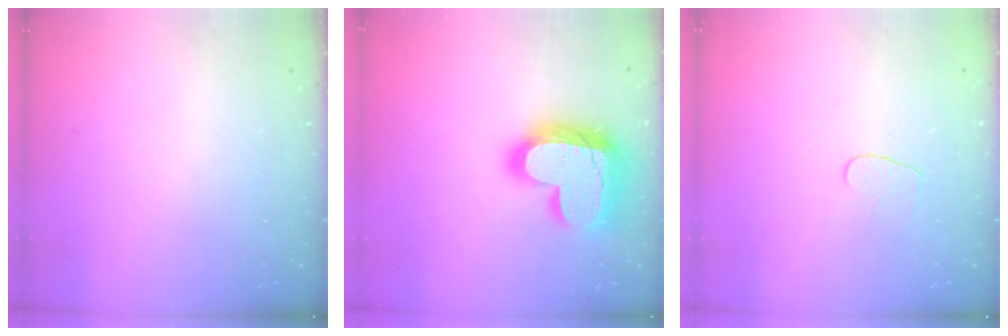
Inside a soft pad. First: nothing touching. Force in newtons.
{"total": 23.4, "press": 23.3, "slide": 1.7}
{"total": 4.4, "press": 4.4, "slide": 0.3}